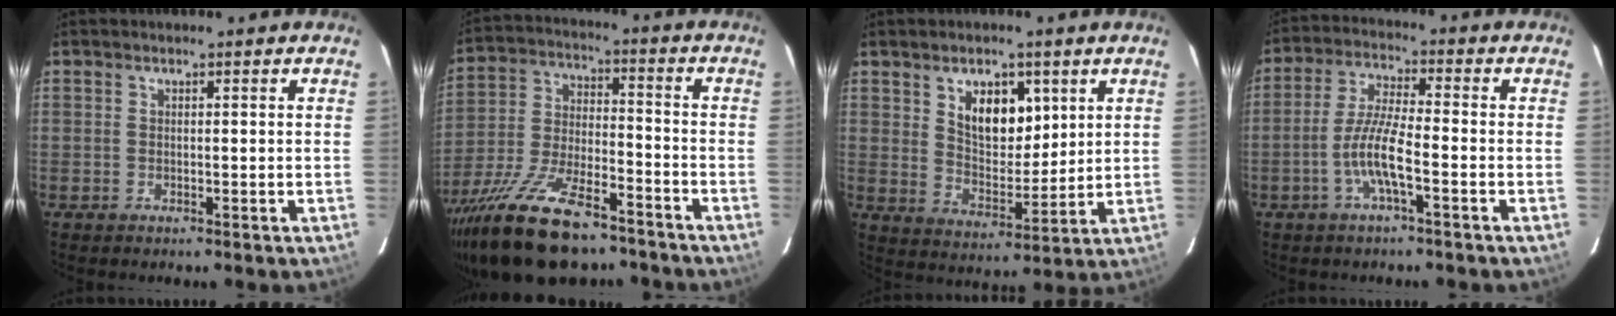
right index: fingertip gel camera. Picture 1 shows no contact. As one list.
[{"total": 21.9, "force": [-16.0, 7.8, 12.7], "torque": [-0.255, -0.033, -0.266]}, {"total": 9.7, "force": [4.3, 5.7, 6.6], "torque": [-0.103, 0.003, 0.082]}, {"total": 7.5, "force": [-3.1, 0.7, 6.8], "torque": [-0.144, 0.003, -0.060]}]